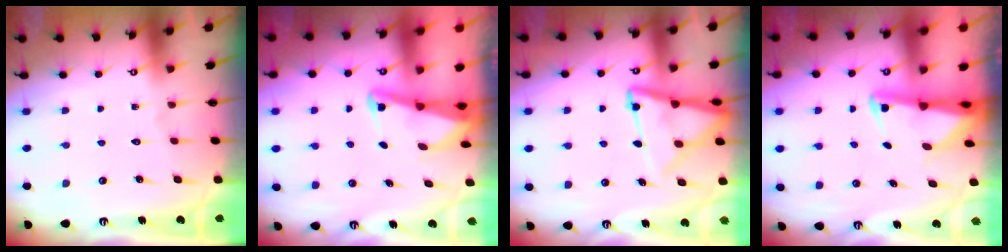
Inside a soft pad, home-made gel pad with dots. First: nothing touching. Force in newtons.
{"total": 2.6, "press": 2.5, "slide": 0.6}
{"total": 9.9, "press": 9.9, "slide": 0.8}
{"total": 2.5, "press": 2.5, "slide": 0.5}